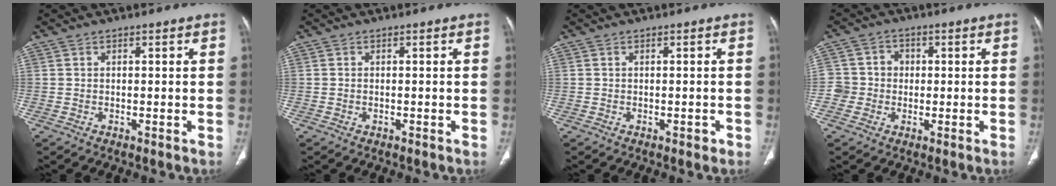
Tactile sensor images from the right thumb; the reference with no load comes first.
{"total": 0.0}
{"total": 0.9, "force": [-0.4, 0.5, 0.6], "torque": [-0.006, 0.000, -0.005]}
{"total": 5.5, "force": [-0.6, 5.4, 0.8], "torque": [0.017, 0.017, -0.018]}